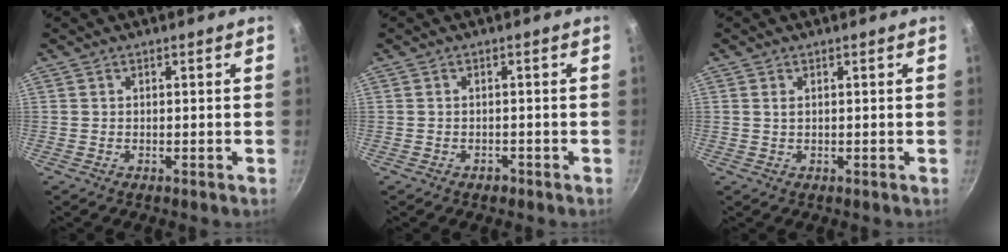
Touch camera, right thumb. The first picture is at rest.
{"total": 1.1, "force": [-0.8, 0.7, 0.3], "torque": [-0.004, 0.005, -0.013]}
{"total": 0.8, "force": [0.3, 0.4, 0.6], "torque": [-0.016, 0.003, 0.009]}